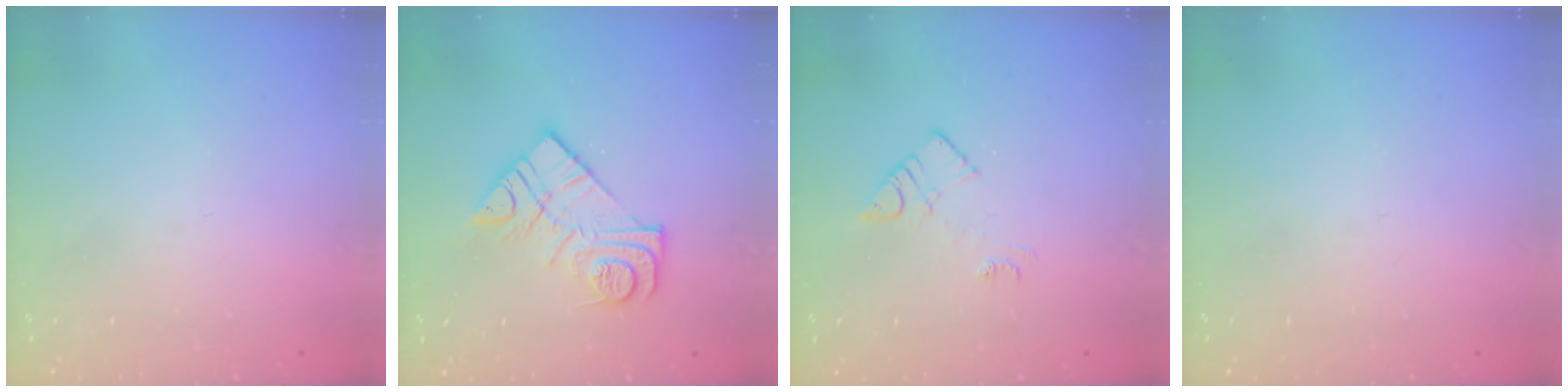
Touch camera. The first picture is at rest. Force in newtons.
{"total": 13.2, "press": 13.2, "slide": 0.9}
{"total": 5.6, "press": 5.5, "slide": 0.6}
{"total": 0.0}